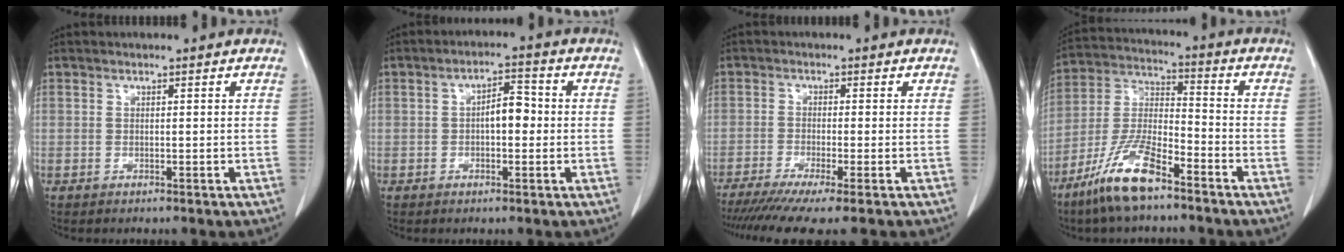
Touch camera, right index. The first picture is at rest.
{"total": 4.4, "force": [0.0, 1.8, 4.0], "torque": [-0.060, 0.017, 0.000]}
{"total": 9.4, "force": [-7.3, -0.3, 6.0], "torque": [-0.086, -0.019, -0.115]}
{"total": 11.9, "force": [-8.1, 2.6, 8.4], "torque": [-0.180, -0.015, -0.161]}